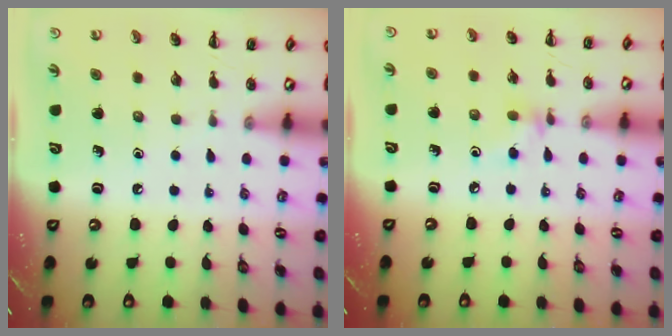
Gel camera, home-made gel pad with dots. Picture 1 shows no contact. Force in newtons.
{"total": 4.7, "press": 4.6, "slide": 1.2}